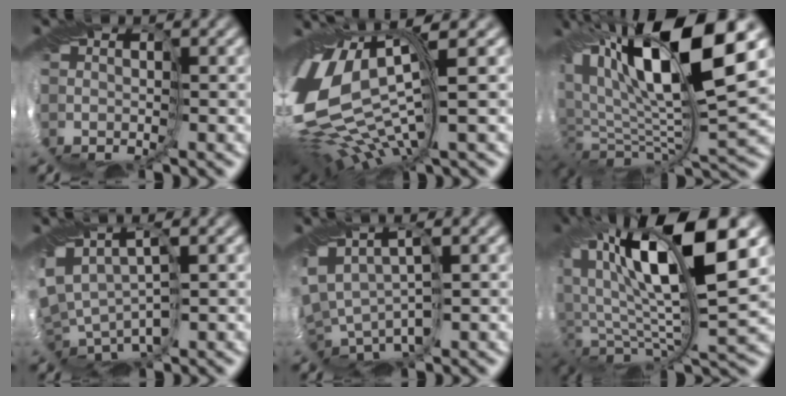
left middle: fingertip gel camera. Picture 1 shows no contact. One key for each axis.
{"total": 12.6, "fx": 1.7, "fy": 5.5, "fz": 11.2, "tx": -0.272, "ty": -0.003, "tz": 0.054}
{"total": 12.4, "fx": 5.3, "fy": 2.8, "fz": 10.9, "tx": -0.206, "ty": 0.021, "tz": 0.098}
{"total": 3.8, "fx": 0.1, "fy": 2.3, "fz": 3.0, "tx": -0.082, "ty": 0.007, "tz": 0.031}
{"total": 2.9, "fx": 0.2, "fy": 1.7, "fz": 2.3, "tx": -0.064, "ty": 0.012, "tz": 0.030}
{"total": 14.0, "fx": 4.8, "fy": 4.6, "fz": 12.3, "tx": -0.251, "ty": 0.022, "tz": 0.096}